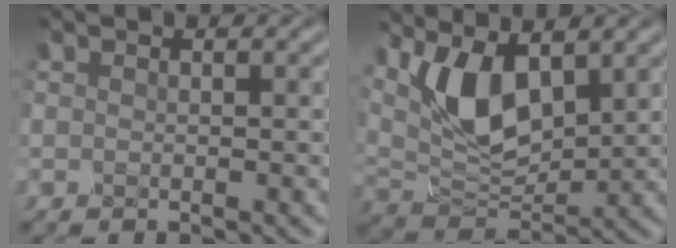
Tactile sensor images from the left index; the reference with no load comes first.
{"total": 7.1, "force": [2.4, 3.4, 5.8], "torque": [-0.117, -0.008, 0.043]}